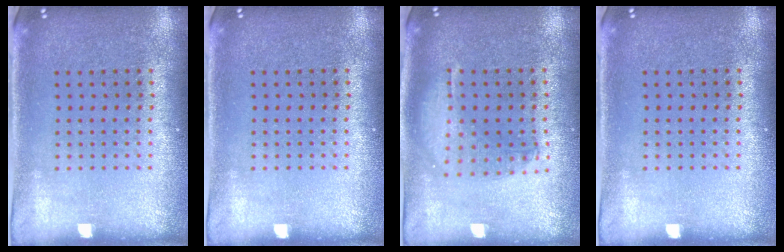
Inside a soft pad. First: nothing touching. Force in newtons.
{"total": 0.0}
{"total": 1.3, "press": 1.2, "slide": 0.4}
{"total": 0.0}